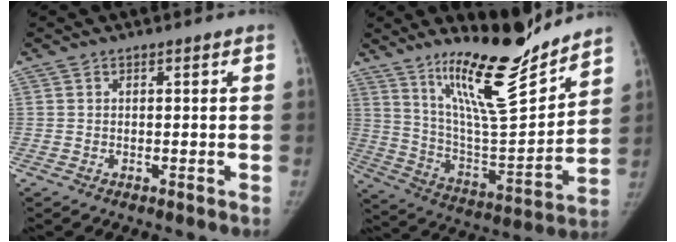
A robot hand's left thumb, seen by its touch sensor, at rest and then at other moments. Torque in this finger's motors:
{"motor_torque": [0.35, 0.16, 1.42, -1.32, 0.06]}